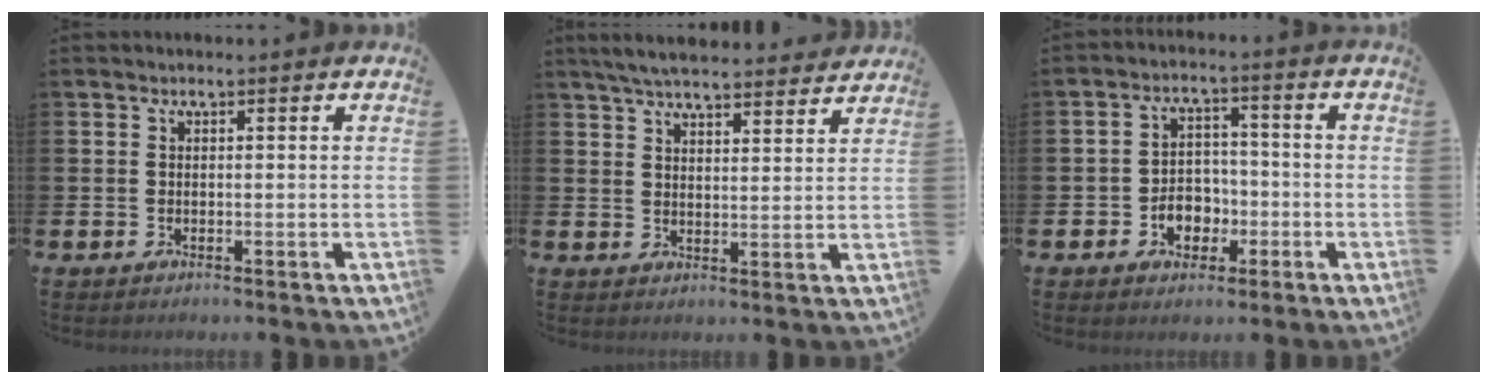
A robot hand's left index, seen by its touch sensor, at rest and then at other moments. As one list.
[{"total": 5.8, "force": [5.6, 0.7, 1.3], "torque": [-0.042, -0.027, 0.102]}, {"total": 4.6, "force": [-1.8, 3.7, 2.1], "torque": [-0.038, 0.004, -0.040]}]